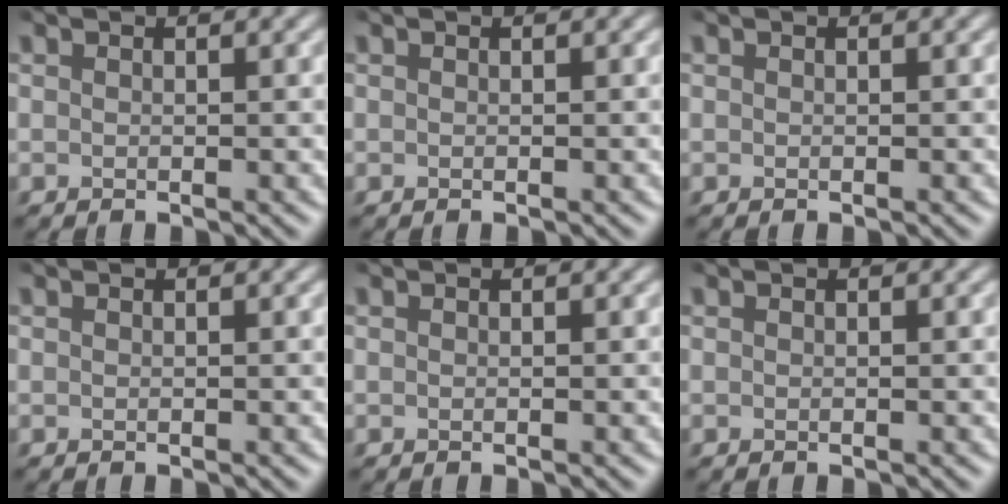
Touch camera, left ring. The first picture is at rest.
{"total": 0.0}
{"total": 0.0}
{"total": 0.0}
{"total": 0.0}
{"total": 0.0}